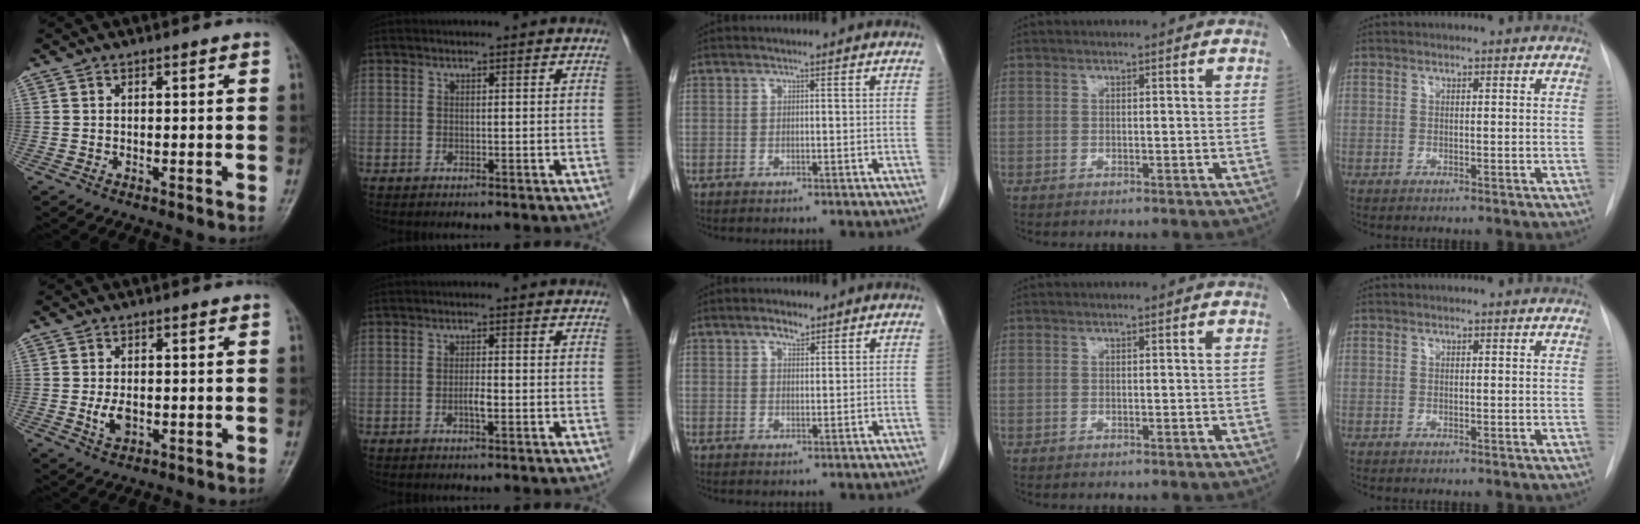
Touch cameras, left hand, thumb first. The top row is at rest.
{"thumb": {"total": 3.4, "force": [-0.5, 2.1, 2.7], "torque": [-0.049, -0.005, -0.006]}, "index": {"total": 1.6, "force": [-0.6, 0.1, 1.5], "torque": [-0.030, 0.000, -0.011]}, "middle": {"total": 2.3, "force": [1.7, 1.0, 1.3], "torque": [-0.024, 0.001, 0.028]}}